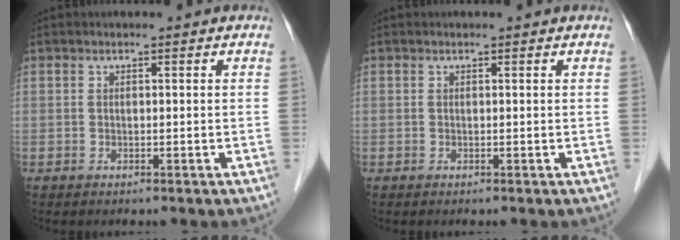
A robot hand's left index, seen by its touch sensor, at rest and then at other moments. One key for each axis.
{"total": 0.0}